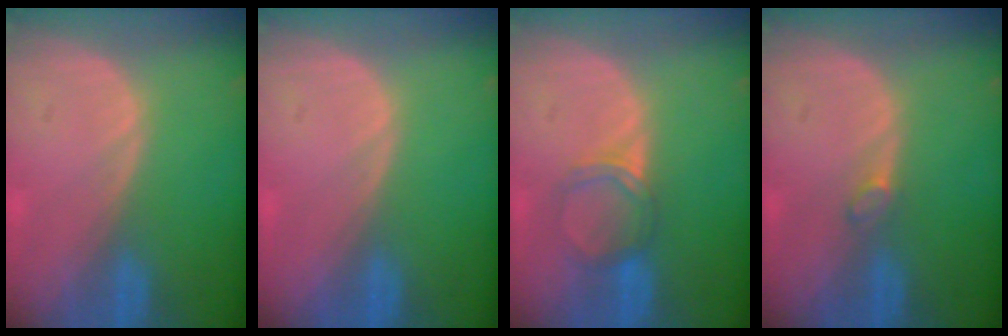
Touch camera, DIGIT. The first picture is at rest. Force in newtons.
{"total": 0.0}
{"total": 3.7, "press": 3.4, "slide": 1.6}
{"total": 1.2, "press": 1.1, "slide": 0.2}